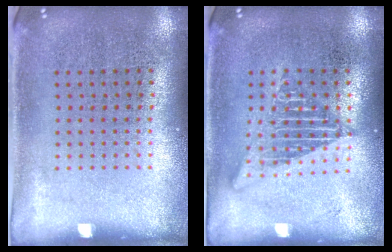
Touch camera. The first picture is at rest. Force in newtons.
{"total": 2.7, "press": 2.7, "slide": 0.3}